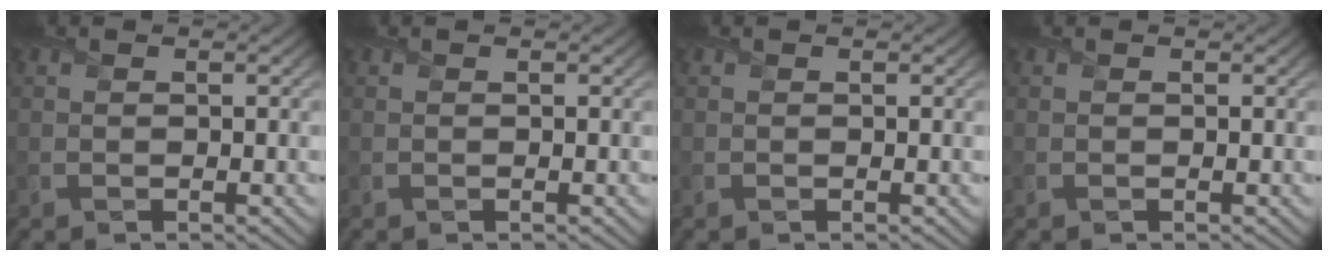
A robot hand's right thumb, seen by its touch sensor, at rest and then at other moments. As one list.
[{"total": 0.0}, {"total": 0.0}, {"total": 0.0}]